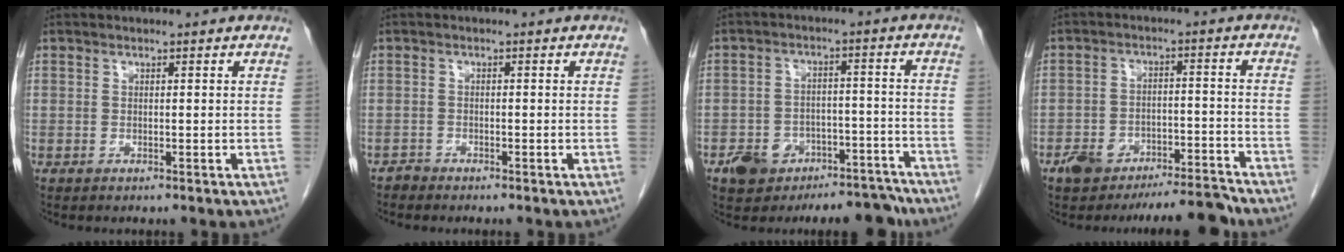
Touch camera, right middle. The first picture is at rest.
{"total": 0.9, "force": [-0.8, 0.2, -0.3], "torque": [0.003, -0.001, -0.018]}
{"total": 9.2, "force": [-7.0, 5.2, 2.8], "torque": [-0.022, 0.030, -0.102]}
{"total": 8.0, "force": [-7.0, 2.0, 3.2], "torque": [-0.042, 0.015, -0.112]}